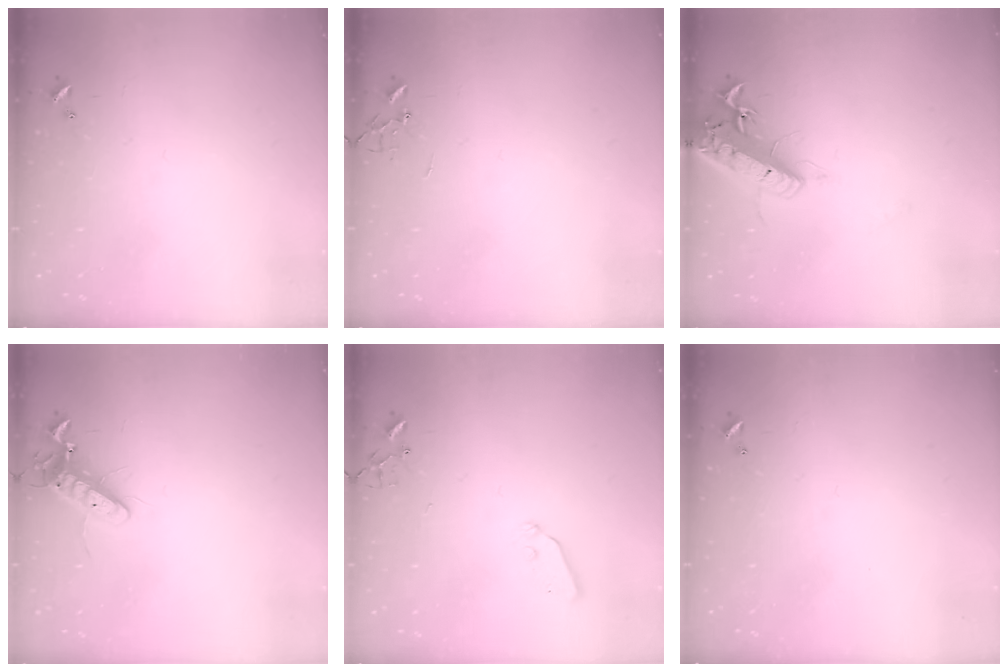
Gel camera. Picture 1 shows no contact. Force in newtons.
{"total": 0.0}
{"total": 18.1, "press": 17.7, "slide": 3.6}
{"total": 11.2, "press": 11.1, "slide": 1.4}
{"total": 3.8, "press": 3.7, "slide": 0.7}
{"total": 0.0}